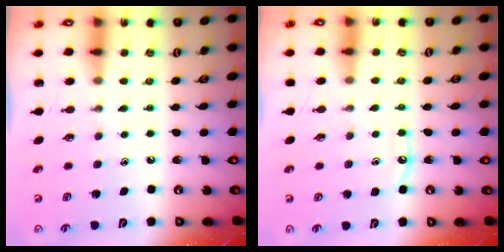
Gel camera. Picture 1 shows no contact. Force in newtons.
{"total": 5.0, "press": 4.9, "slide": 0.6}